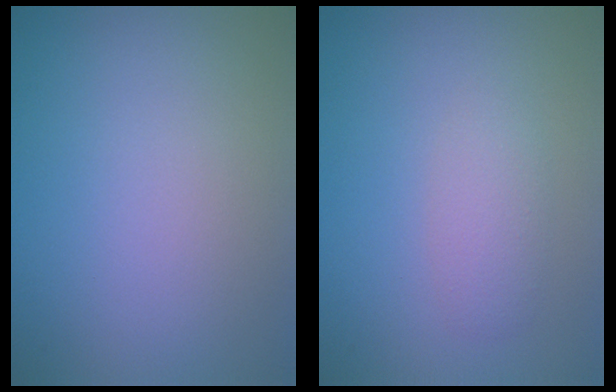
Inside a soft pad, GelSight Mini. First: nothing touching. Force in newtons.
{"total": 1.9, "press": 1.9, "slide": 0.1}